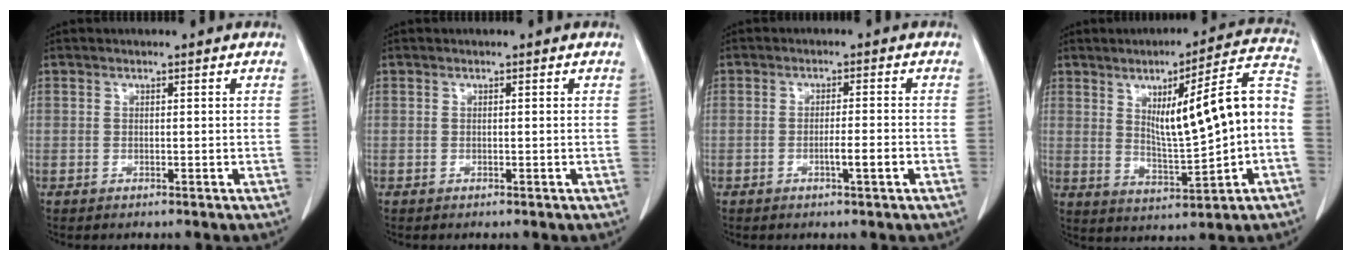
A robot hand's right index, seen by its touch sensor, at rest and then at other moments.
{"total": 0.0}
{"total": 3.1, "force": [-1.2, 0.0, 2.9], "torque": [-0.047, -0.001, -0.020]}
{"total": 15.0, "force": [0.3, 1.5, 15.0], "torque": [-0.212, 0.022, 0.013]}